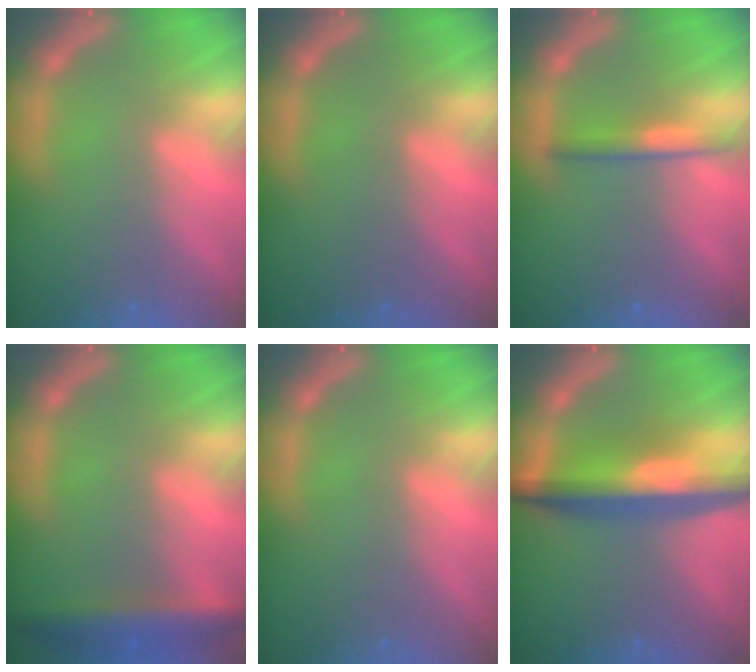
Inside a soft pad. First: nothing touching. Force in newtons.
{"total": 0.0}
{"total": 2.5}
{"total": 5.5}
{"total": 0.0}
{"total": 8.0}